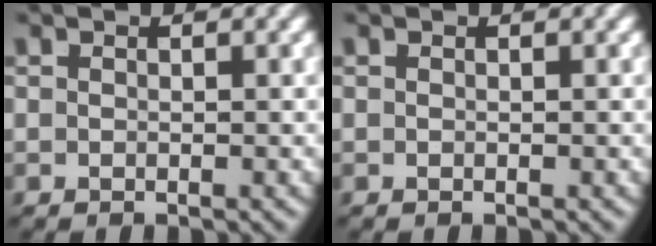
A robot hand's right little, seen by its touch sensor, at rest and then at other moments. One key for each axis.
{"total": 0.0}